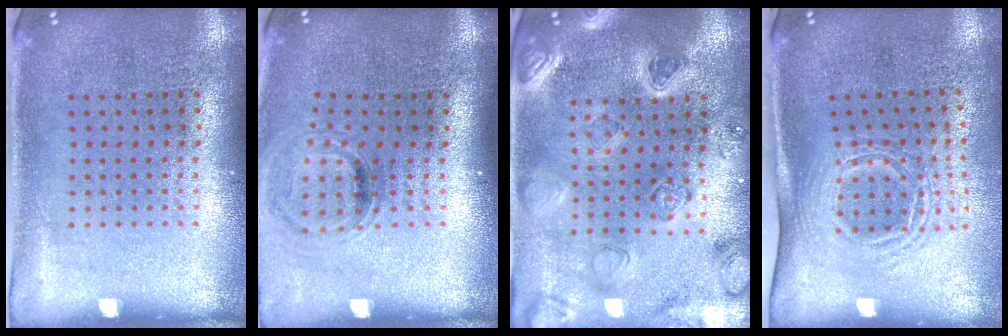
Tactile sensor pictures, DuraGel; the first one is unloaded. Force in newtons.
{"total": 0.9, "press": 0.8, "slide": 0.3}
{"total": 2.2, "press": 2.2, "slide": 0.2}
{"total": 1.7, "press": 1.2, "slide": 1.2}